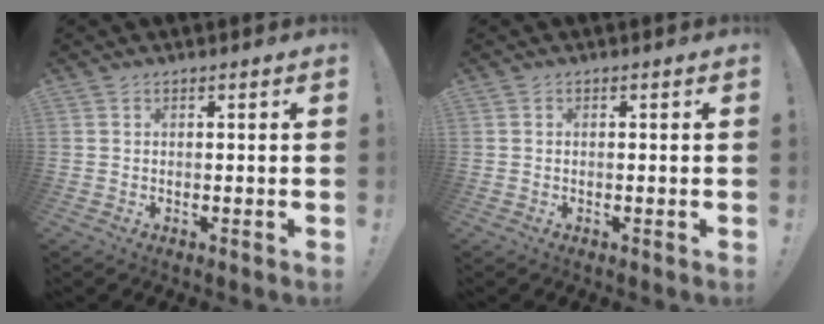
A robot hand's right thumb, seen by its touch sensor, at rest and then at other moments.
{"total": 0.0}